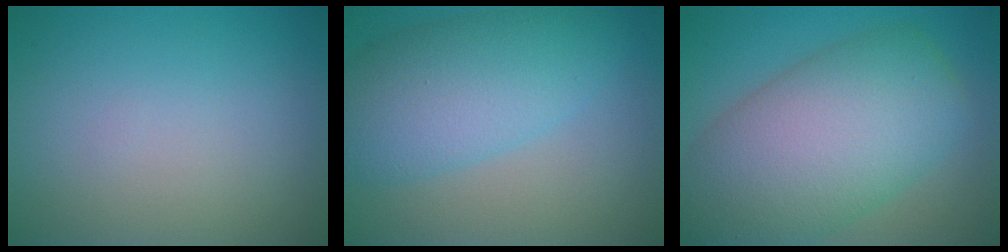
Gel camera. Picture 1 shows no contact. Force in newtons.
{"total": 7.4, "press": 7.4, "slide": 0.3}
{"total": 11.8, "press": 11.8, "slide": 0.5}